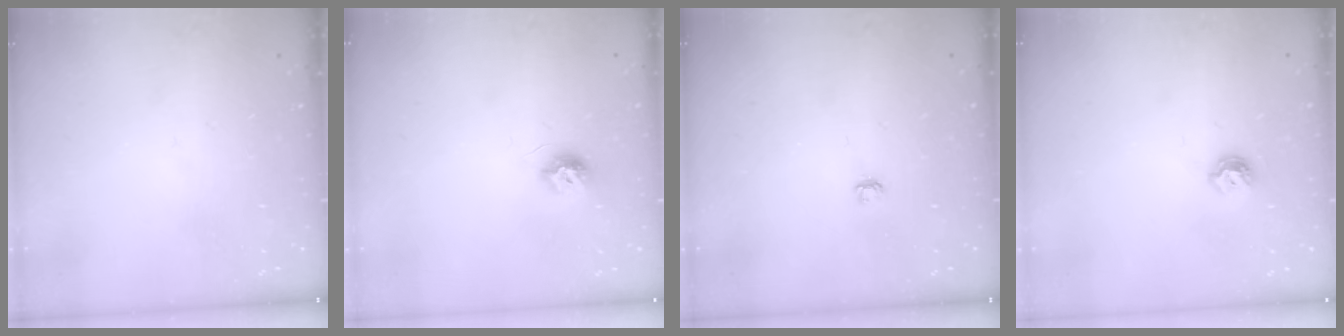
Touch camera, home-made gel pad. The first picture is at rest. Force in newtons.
{"total": 7.6, "press": 7.6, "slide": 0.2}
{"total": 2.8, "press": 2.8, "slide": 0.3}
{"total": 5.2, "press": 5.1, "slide": 0.8}